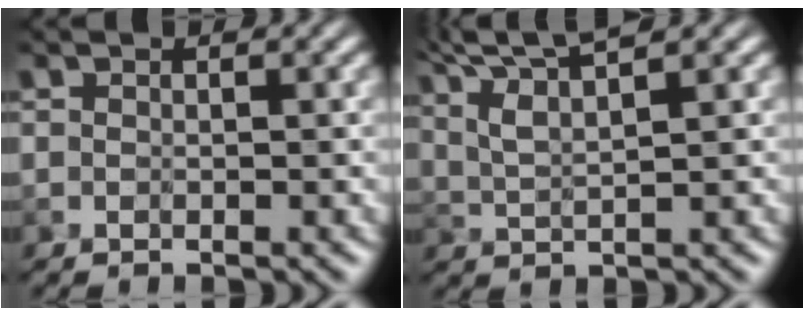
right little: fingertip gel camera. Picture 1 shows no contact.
{"total": 6.6, "force": [4.8, 1.3, 4.3], "torque": [-0.073, 0.026, 0.060]}